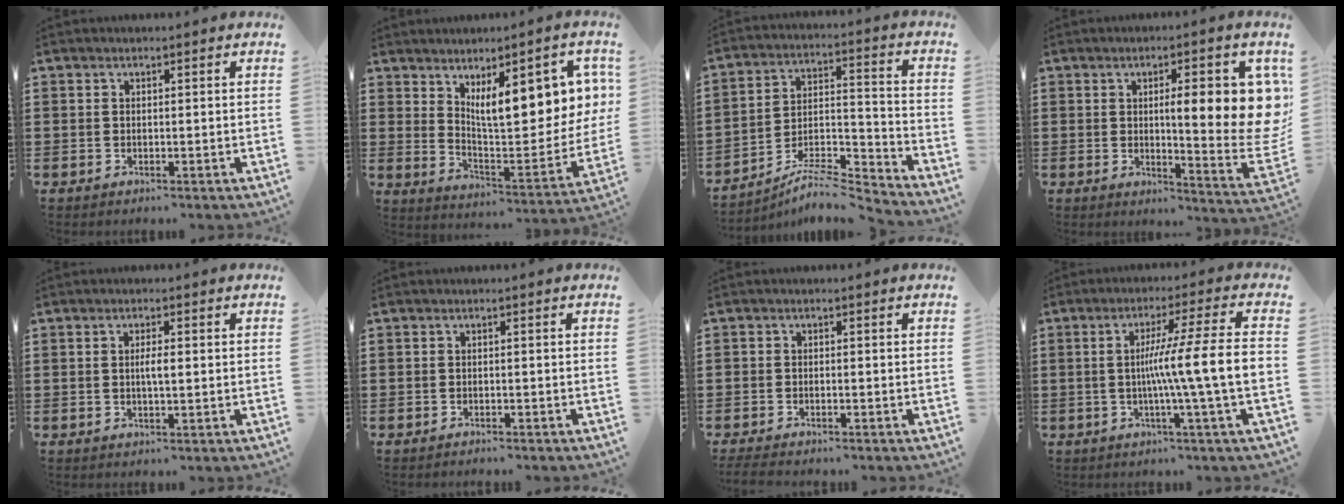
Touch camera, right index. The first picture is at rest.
{"total": 11.4, "force": [4.6, 3.5, 9.9], "torque": [-0.156, -0.017, 0.071]}
{"total": 7.1, "force": [-6.7, 0.6, 2.4], "torque": [-0.038, 0.004, -0.132]}
{"total": 12.3, "force": [3.0, 3.4, 11.5], "torque": [-0.154, -0.017, 0.043]}
{"total": 2.3, "force": [0.0, 0.4, 2.3], "torque": [-0.042, -0.003, -0.001]}
{"total": 0.9, "force": [-0.9, 0.1, 0.1], "torque": [-0.006, 0.000, -0.018]}
{"total": 1.9, "force": [-1.9, 0.4, 0.2], "torque": [-0.007, 0.002, -0.040]}
{"total": 10.9, "force": [-1.1, -0.8, 10.8], "torque": [-0.182, -0.012, -0.029]}